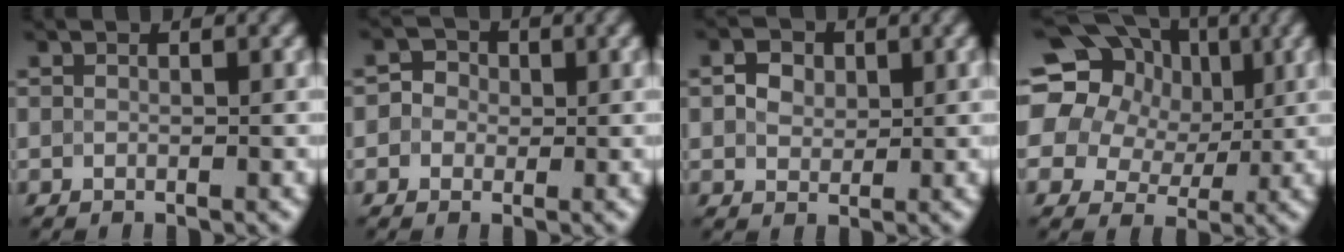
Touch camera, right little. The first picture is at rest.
{"total": 2.0, "force": [0.0, 2.0, 0.6], "torque": [0.010, 0.004, -0.011]}
{"total": 2.7, "force": [0.8, 2.2, 1.5], "torque": [-0.029, 0.001, 0.010]}
{"total": 22.1, "force": [7.8, 18.1, 10.1], "torque": [-0.215, 0.063, 0.098]}